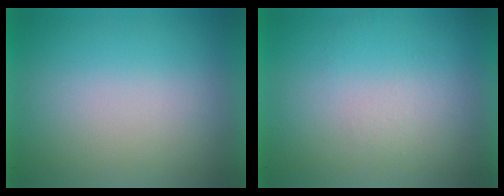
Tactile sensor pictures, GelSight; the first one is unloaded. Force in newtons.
{"total": 1.3}